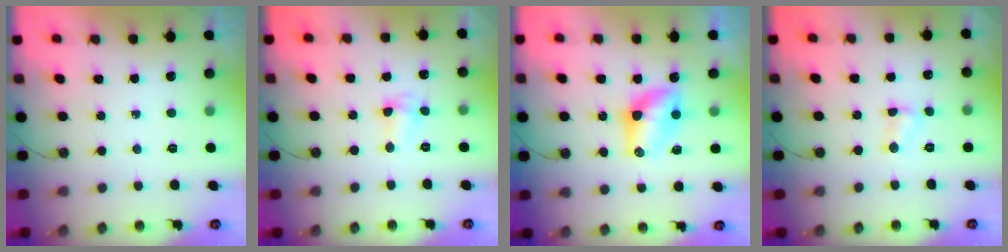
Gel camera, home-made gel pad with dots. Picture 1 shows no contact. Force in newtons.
{"total": 2.9, "press": 2.9, "slide": 0.3}
{"total": 8.2, "press": 8.2, "slide": 0.7}
{"total": 4.0, "press": 4.0, "slide": 0.4}